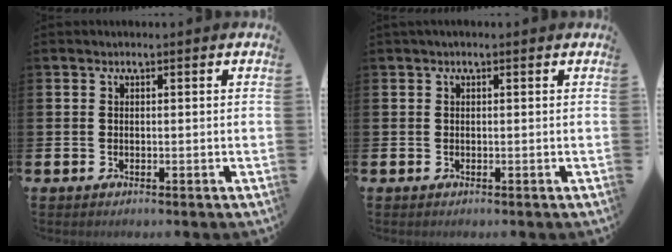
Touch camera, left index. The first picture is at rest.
{"total": 0.0}